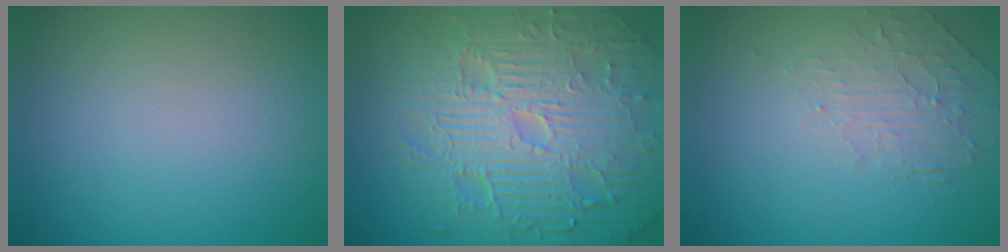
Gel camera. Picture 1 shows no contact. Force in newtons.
{"total": 11.3, "press": 7.4, "slide": 8.6}
{"total": 2.0, "press": 0.9, "slide": 1.8}